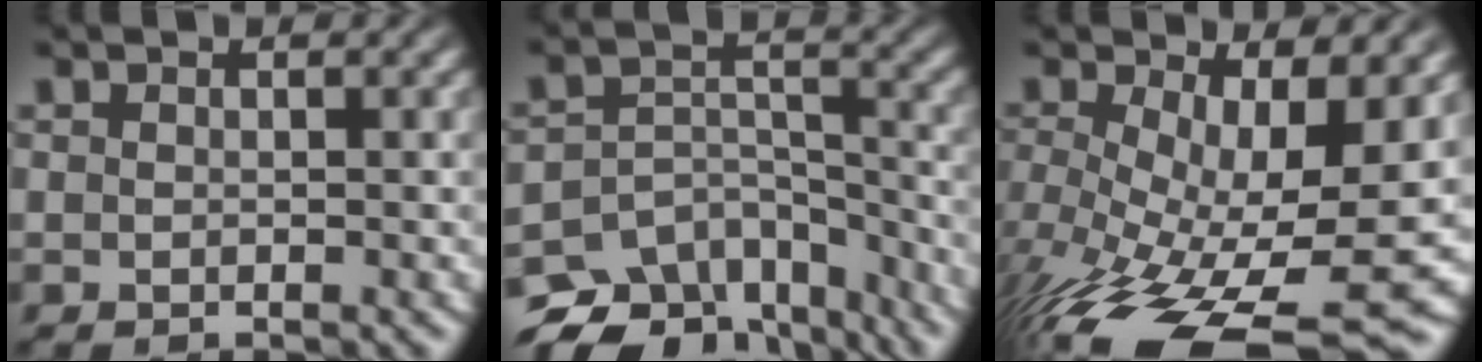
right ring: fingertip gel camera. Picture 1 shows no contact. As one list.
[{"total": 9.9, "force": [-6.9, 5.7, 4.2], "torque": [-0.069, -0.031, -0.107]}, {"total": 12.8, "force": [-4.6, 6.3, 10.1], "torque": [-0.182, -0.068, -0.031]}]